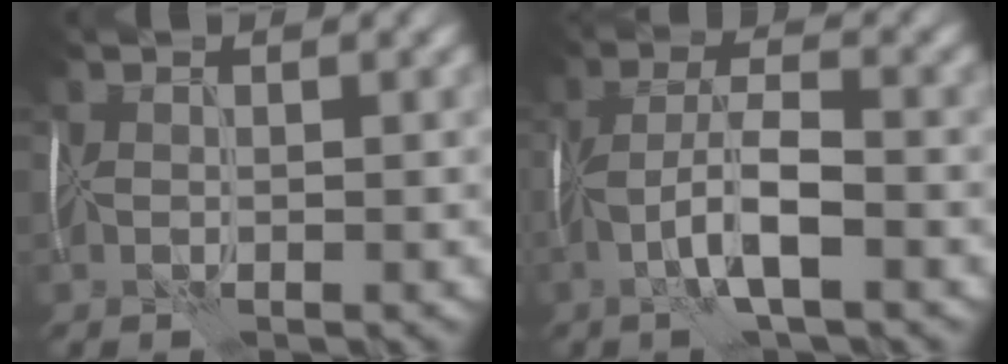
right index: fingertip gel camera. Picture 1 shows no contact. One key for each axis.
{"total": 5.0, "fx": -1.7, "fy": 1.3, "fz": 4.5, "tx": -0.088, "ty": 0.010, "tz": -0.037}